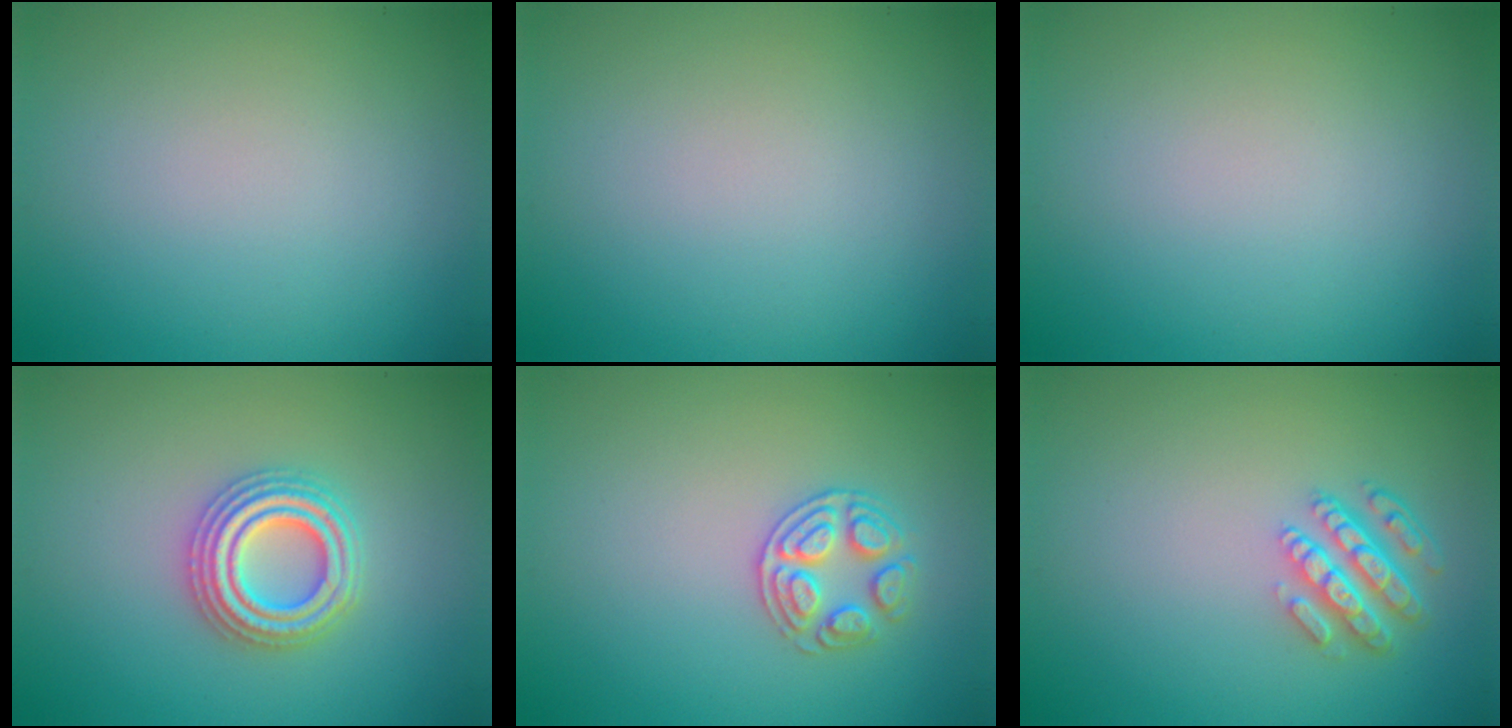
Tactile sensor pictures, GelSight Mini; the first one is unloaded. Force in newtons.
{"total": 0.0}
{"total": 0.0}
{"total": 4.4, "press": 4.4, "slide": 0.7}
{"total": 2.6, "press": 2.6, "slide": 0.4}
{"total": 4.3, "press": 3.3, "slide": 2.7}